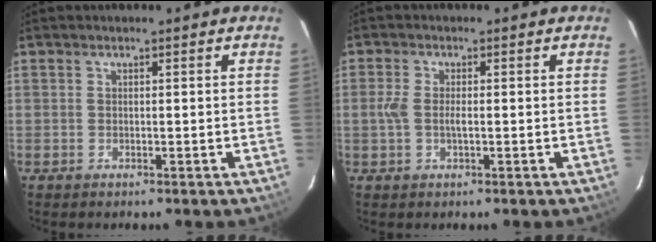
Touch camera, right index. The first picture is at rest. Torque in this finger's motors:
{"motor_torque": [0.61, -0.06, 0.34, 0.07]}